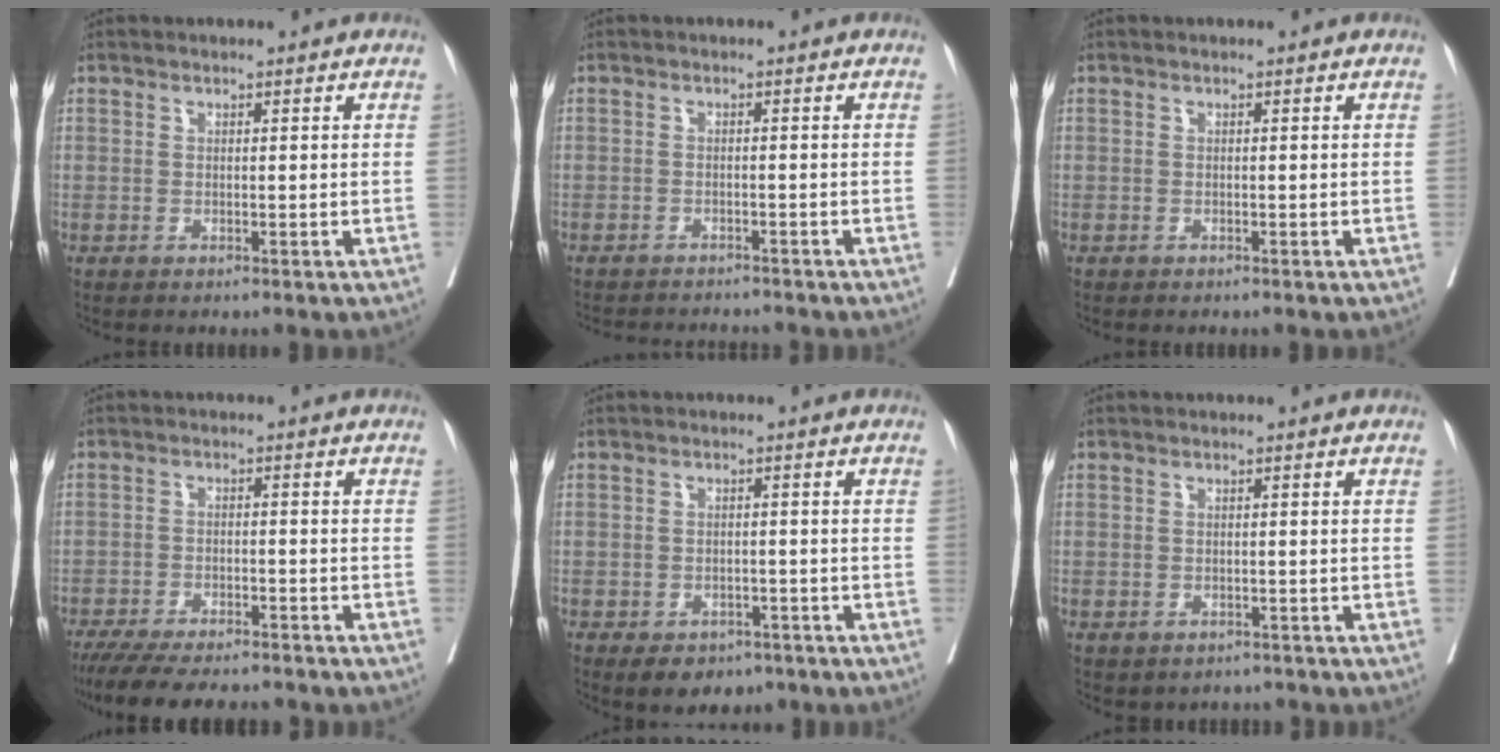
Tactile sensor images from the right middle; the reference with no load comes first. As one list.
[{"total": 6.0, "force": [-5.8, 1.0, 1.1], "torque": [-0.009, -0.005, -0.080]}, {"total": 0.0}, {"total": 13.4, "force": [-11.7, 2.5, 5.9], "torque": [-0.097, -0.013, -0.171]}, {"total": 4.3, "force": [-2.7, 3.0, 1.5], "torque": [-0.012, 0.004, -0.030]}, {"total": 3.5, "force": [-2.7, 2.2, 0.5], "torque": [-0.002, 0.013, -0.032]}]